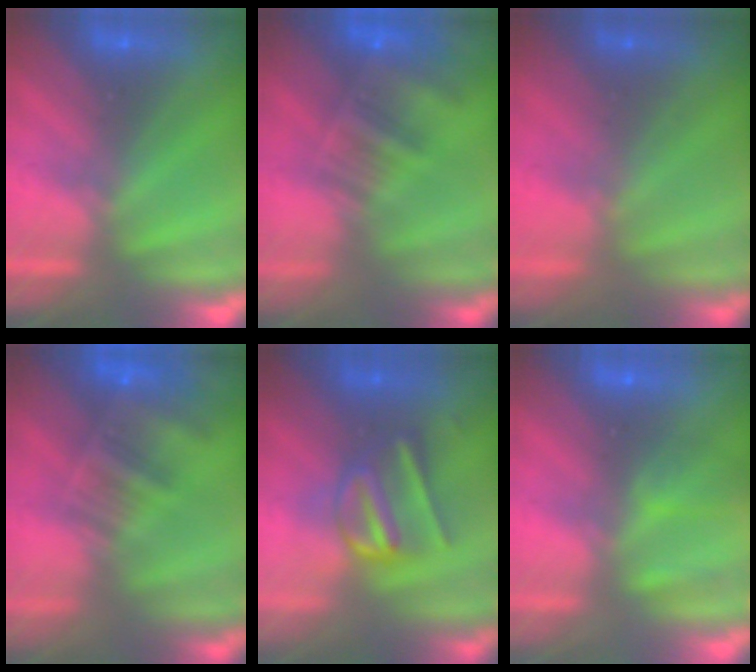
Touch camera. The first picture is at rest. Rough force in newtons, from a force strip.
{"total": 7.6}
{"total": 1.6}
{"total": 7.6}
{"total": 3.0}
{"total": 2.1}